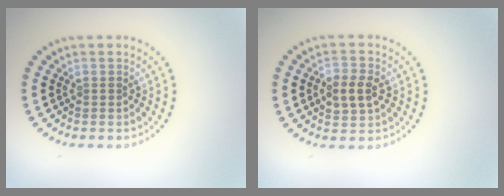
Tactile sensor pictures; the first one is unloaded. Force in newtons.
{"total": 3.0, "press": 3.0, "slide": 0.2}